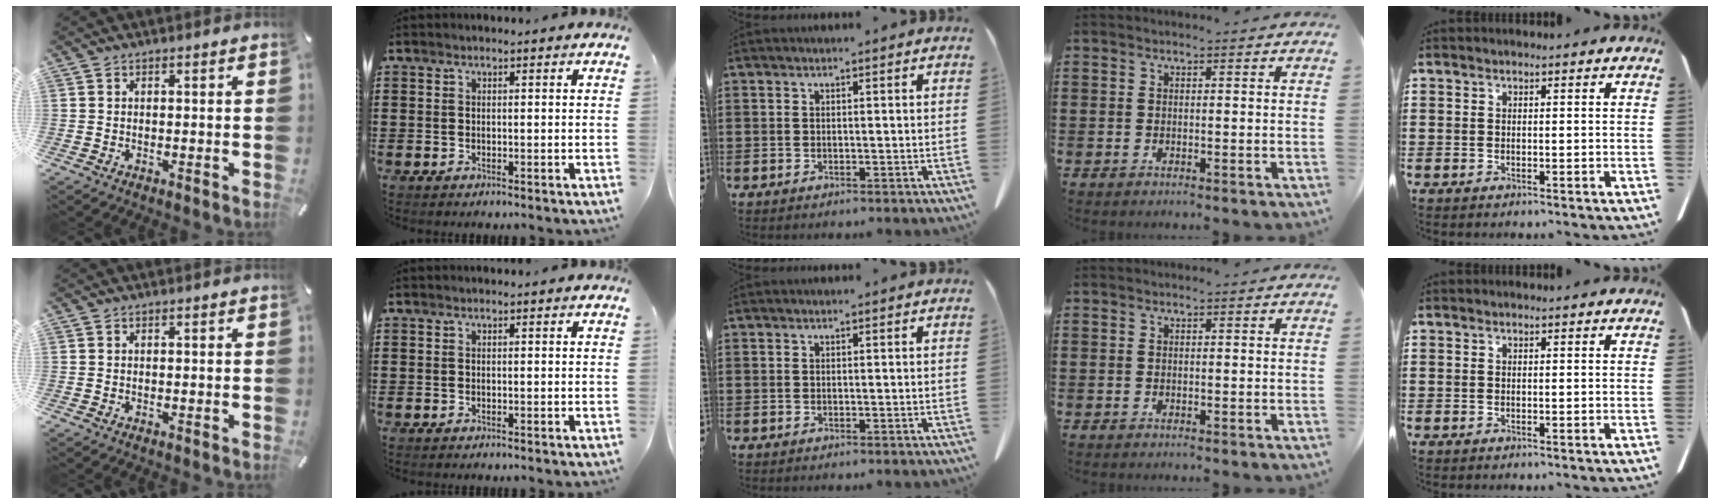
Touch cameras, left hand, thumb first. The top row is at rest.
{}